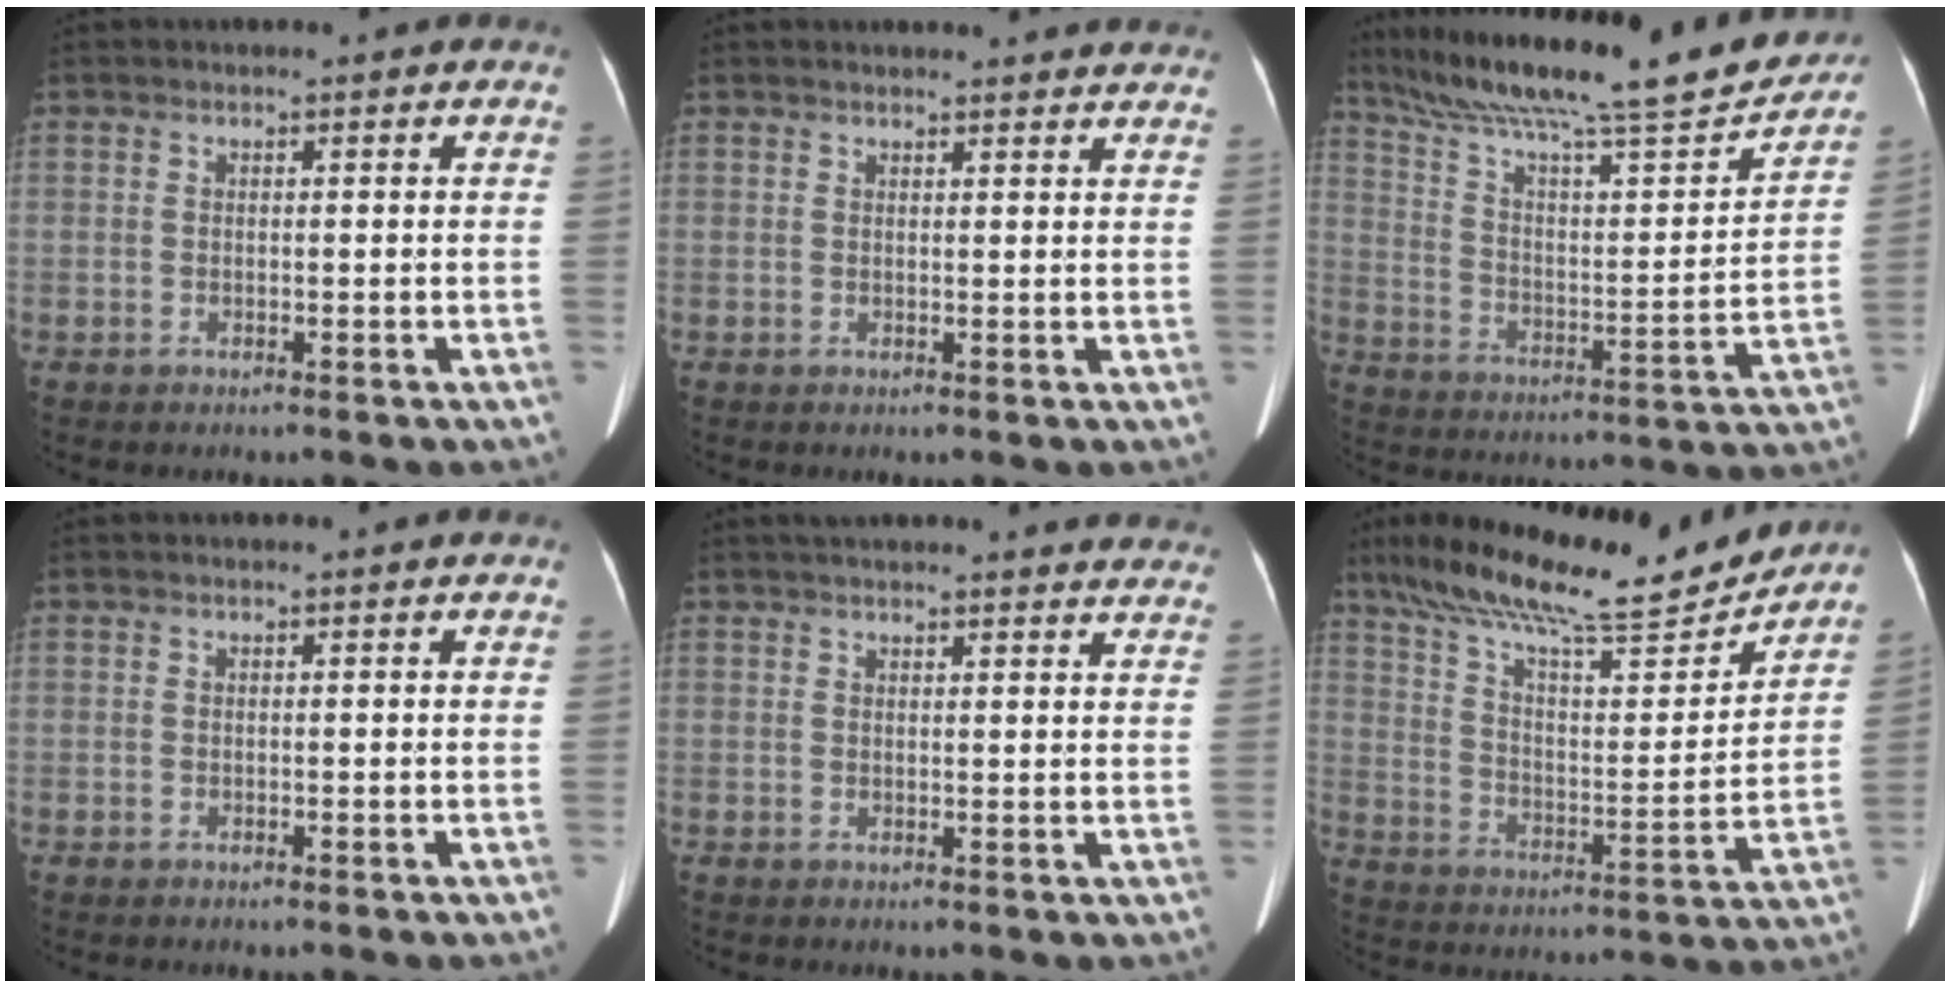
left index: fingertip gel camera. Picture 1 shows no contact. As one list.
[{"total": 11.2, "force": [10.6, 2.0, 3.0], "torque": [-0.016, 0.016, 0.105]}, {"total": 25.5, "force": [21.6, 2.6, 13.2], "torque": [-0.228, -0.006, 0.322]}, {"total": 0.0}, {"total": 20.5, "force": [19.0, 3.2, 6.9], "torque": [-0.091, 0.001, 0.221]}, {"total": 22.3, "force": [18.5, 3.1, 12.1], "torque": [-0.212, 0.013, 0.289]}]